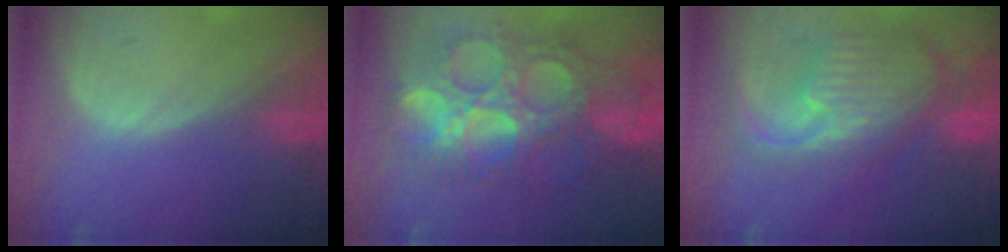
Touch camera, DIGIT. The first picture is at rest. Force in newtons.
{"total": 13.6, "press": 13.5, "slide": 1.5}
{"total": 11.6, "press": 10.1, "slide": 5.8}